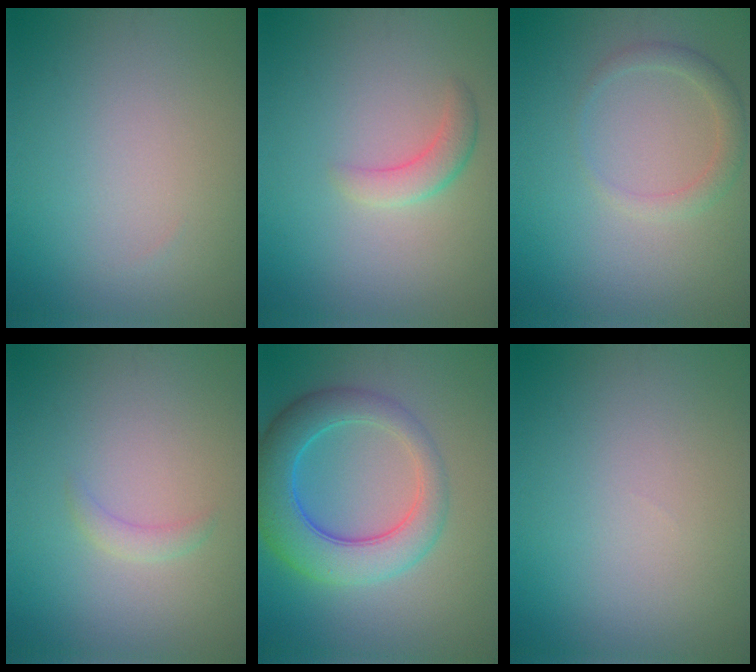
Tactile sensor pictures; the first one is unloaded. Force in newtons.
{"total": 2.1, "press": 2.1, "slide": 0.2}
{"total": 1.9, "press": 1.9, "slide": 0.1}
{"total": 1.1, "press": 1.1, "slide": 0.1}
{"total": 7.1, "press": 7.1, "slide": 0.1}
{"total": 0.0}